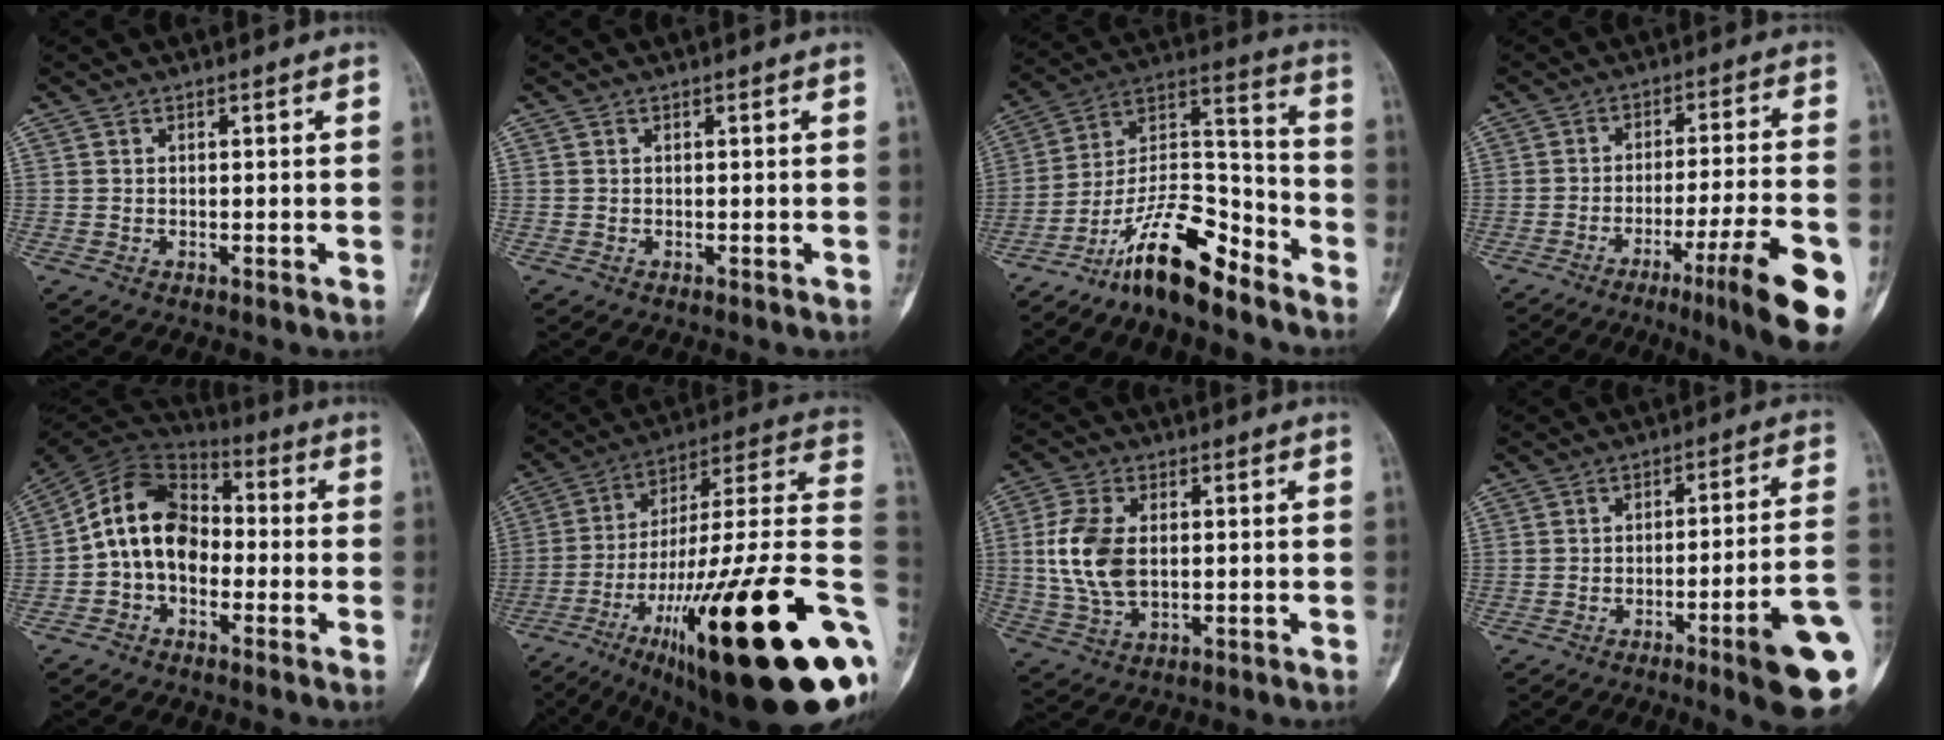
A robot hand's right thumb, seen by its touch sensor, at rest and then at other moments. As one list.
[{"total": 0.0}, {"total": 16.1, "force": [-12.0, 5.0, 9.6], "torque": [-0.154, 0.106, -0.215]}, {"total": 17.1, "force": [-8.0, 1.6, 15.0], "torque": [-0.184, 0.024, -0.113]}, {"total": 12.8, "force": [-1.9, 9.4, 8.5], "torque": [-0.130, 0.043, -0.050]}, {"total": 39.7, "force": [-12.3, 8.8, 36.7], "torque": [-0.487, 0.054, -0.195]}, {"total": 10.6, "force": [0.7, 6.4, 8.4], "torque": [-0.180, 0.001, 0.021]}, {"total": 15.0, "force": [-5.9, 1.1, 13.8], "torque": [-0.146, 0.023, -0.081]}]